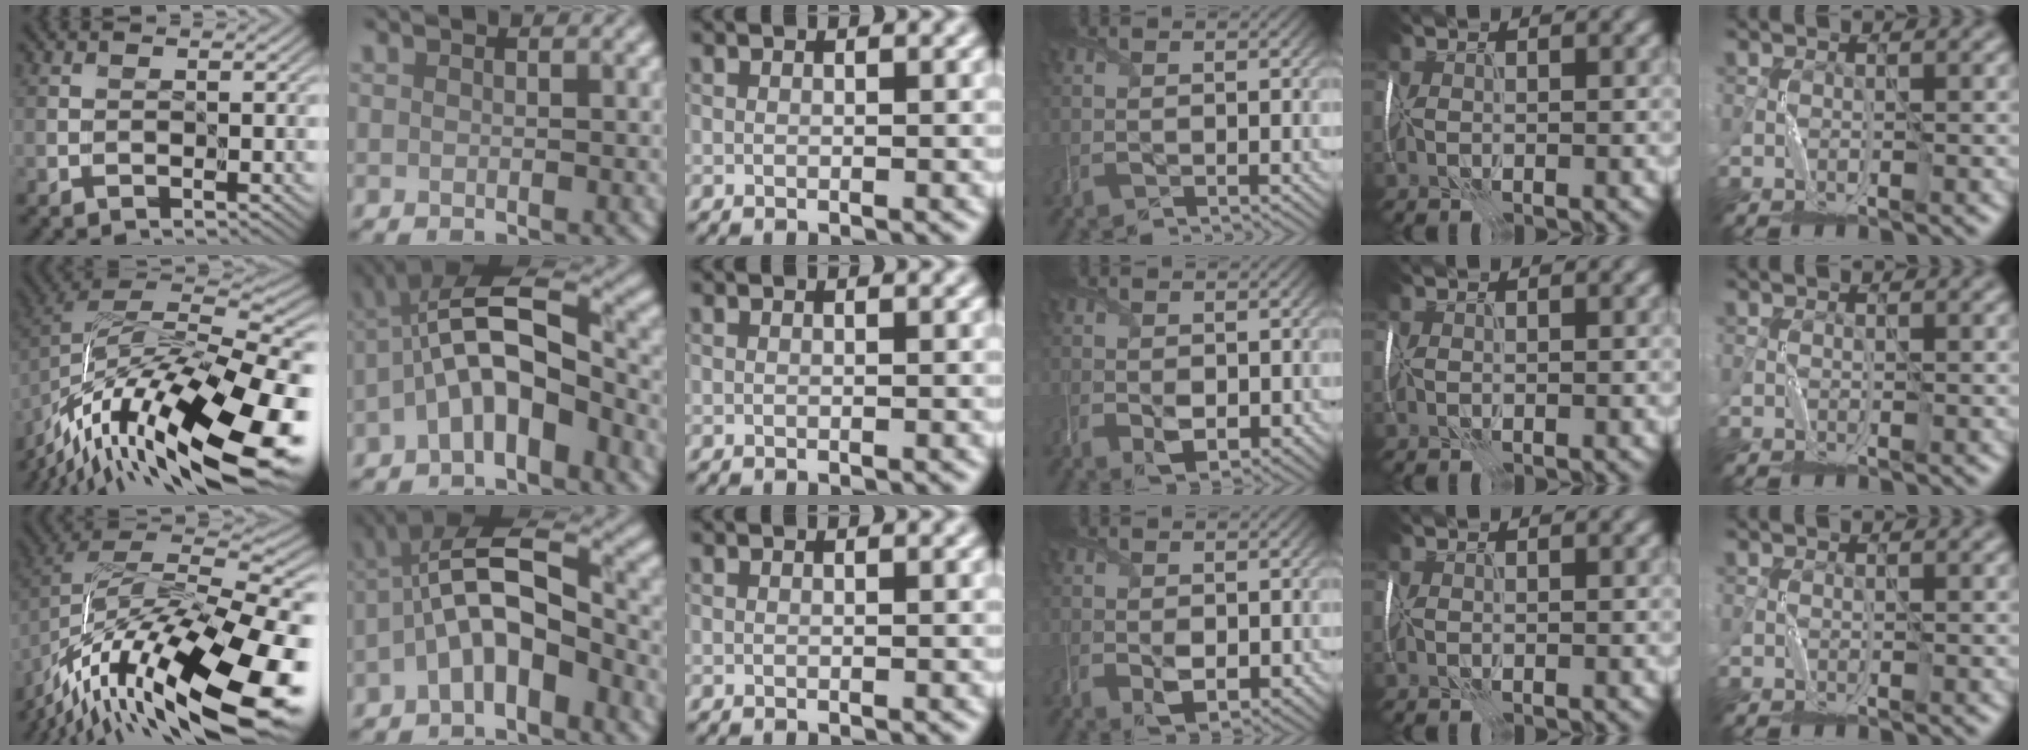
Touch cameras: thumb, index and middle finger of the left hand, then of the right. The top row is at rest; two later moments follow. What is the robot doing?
{"motion": "wrap", "object": "thread"}